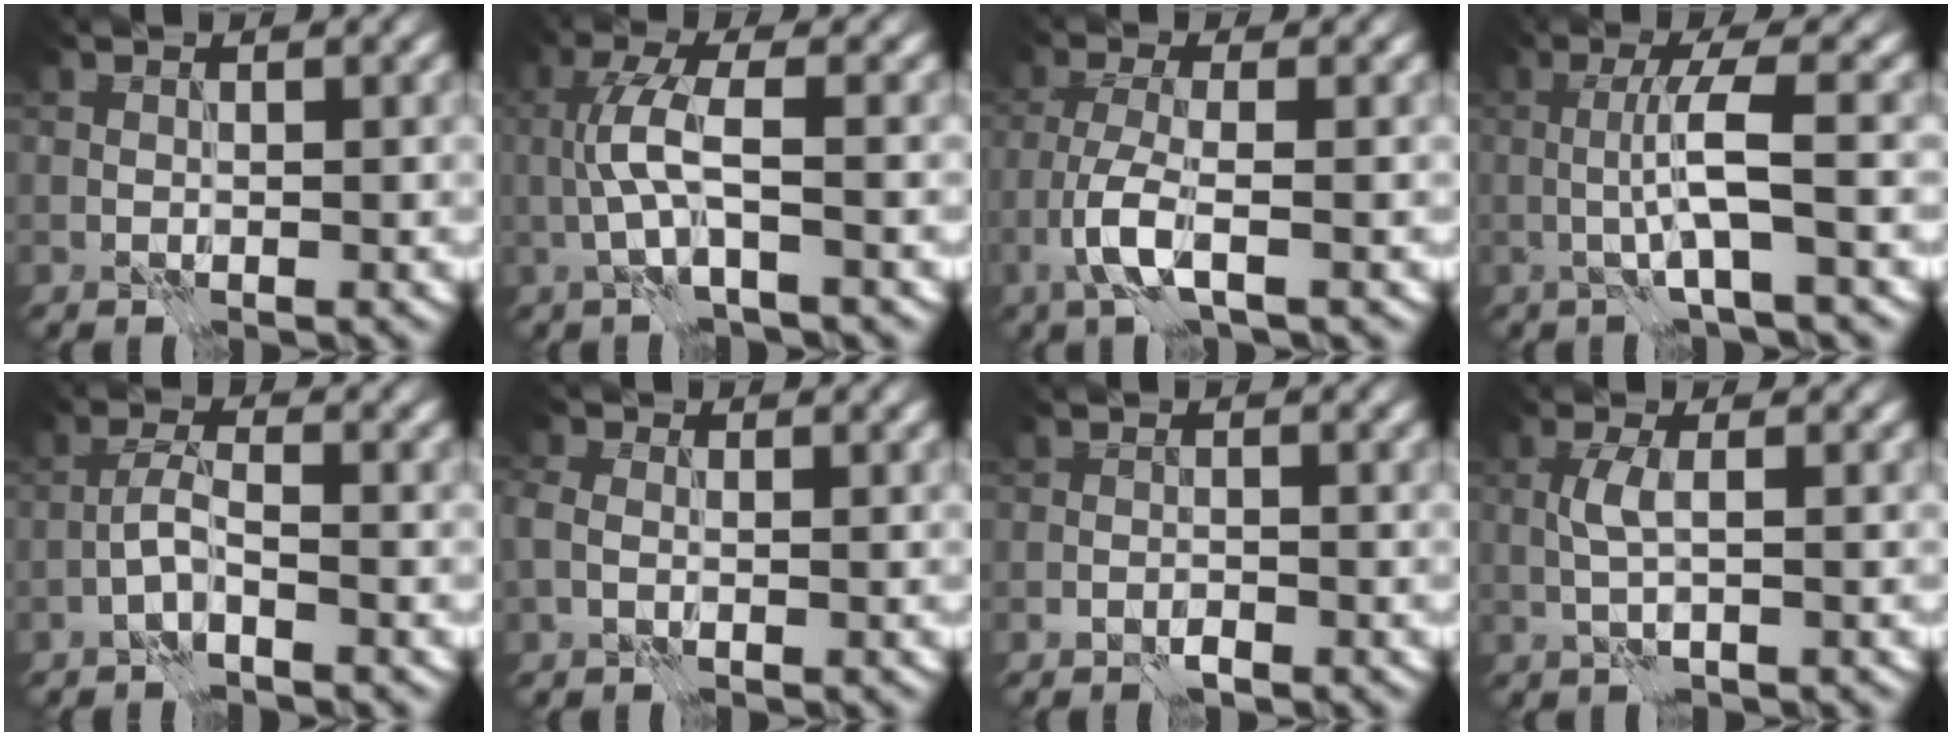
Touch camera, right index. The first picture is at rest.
{"total": 3.9, "force": [-0.2, 0.7, 3.9], "torque": [-0.086, 0.004, -0.008]}
{"total": 3.7, "force": [-1.5, 0.9, 3.3], "torque": [-0.073, 0.003, -0.037]}
{"total": 4.1, "force": [-0.6, 0.1, 4.0], "torque": [-0.077, 0.009, -0.015]}
{"total": 1.9, "force": [-1.2, 0.2, 1.5], "torque": [-0.030, 0.010, -0.031]}
{"total": 1.8, "force": [-0.1, 1.4, 1.1], "torque": [-0.027, 0.002, -0.008]}
{"total": 1.0, "force": [-0.7, 0.5, 0.5], "torque": [-0.008, 0.003, -0.016]}
{"total": 1.9, "force": [0.1, 0.3, 1.9], "torque": [-0.041, 0.006, 0.001]}